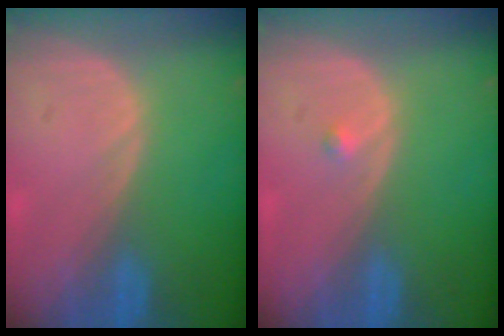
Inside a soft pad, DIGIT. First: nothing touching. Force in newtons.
{"total": 0.7, "press": 0.7, "slide": 0.1}